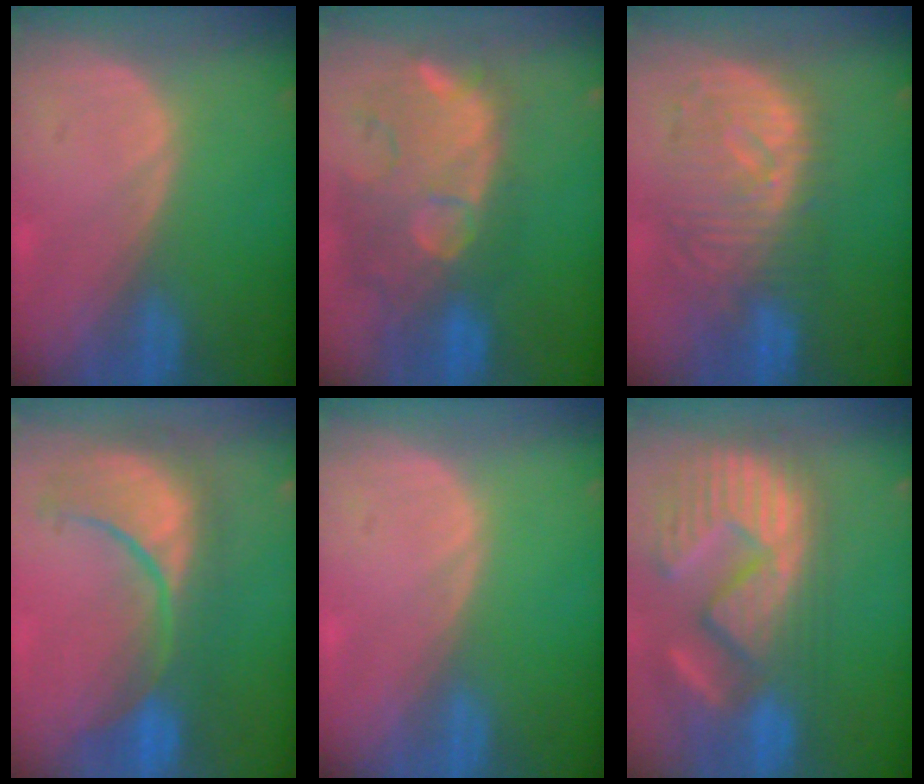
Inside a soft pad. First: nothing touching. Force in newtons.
{"total": 12.9, "press": 11.3, "slide": 6.2}
{"total": 10.6, "press": 9.4, "slide": 4.8}
{"total": 10.5, "press": 10.0, "slide": 3.4}
{"total": 0.0}
{"total": 14.4, "press": 12.2, "slide": 7.6}